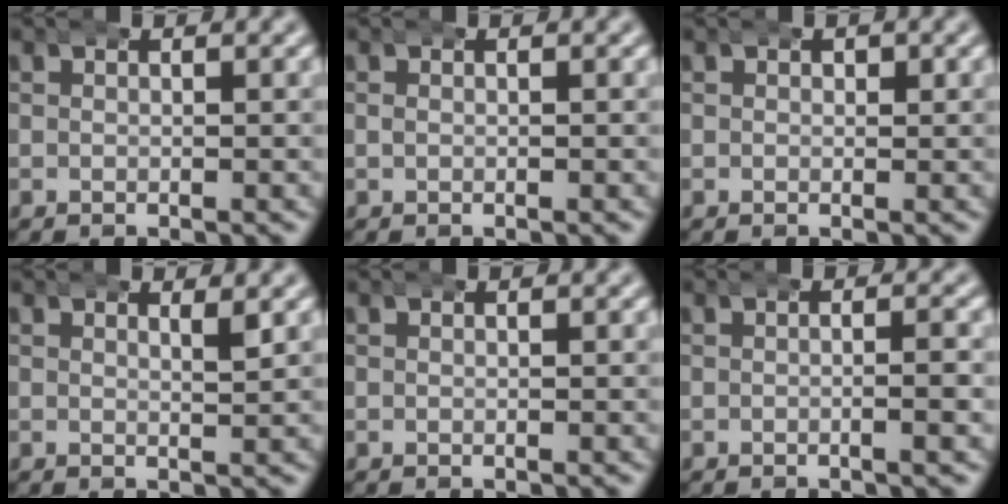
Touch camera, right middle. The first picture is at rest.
{"total": 0.0}
{"total": 0.6, "force": [0.3, 0.5, 0.3], "torque": [-0.002, 0.000, 0.004]}
{"total": 1.4, "force": [0.8, 0.2, 1.1], "torque": [-0.014, 0.000, 0.012]}
{"total": 0.0}
{"total": 1.4, "force": [-0.2, 0.1, 1.4], "torque": [-0.019, 0.008, -0.010]}